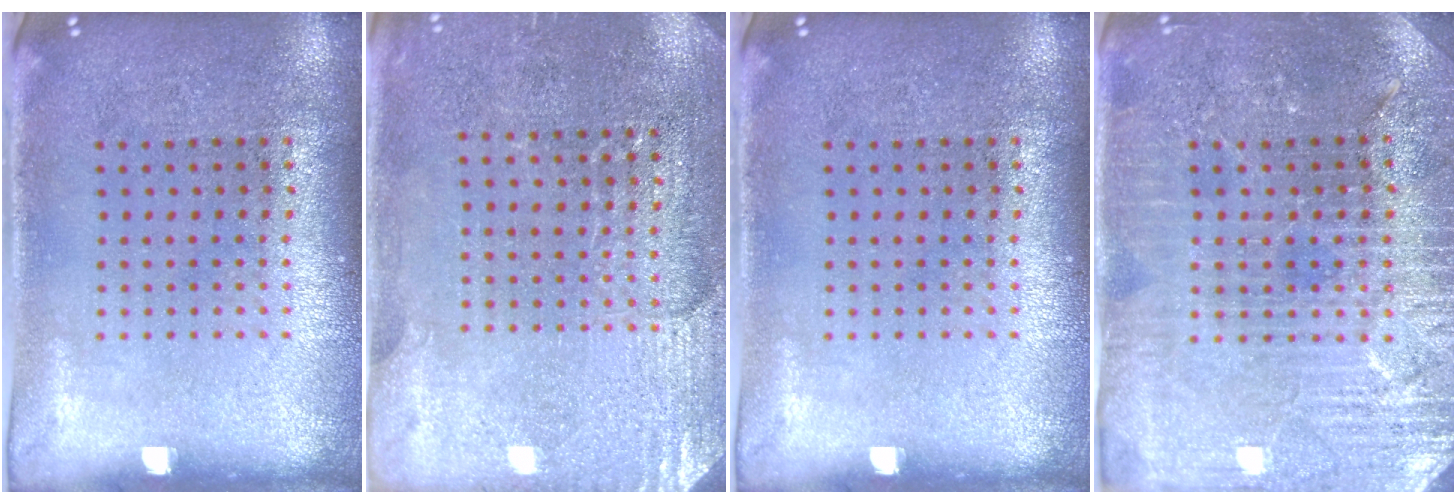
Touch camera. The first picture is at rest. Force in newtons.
{"total": 2.9, "press": 2.8, "slide": 0.8}
{"total": 0.0}
{"total": 4.1, "press": 3.9, "slide": 1.2}